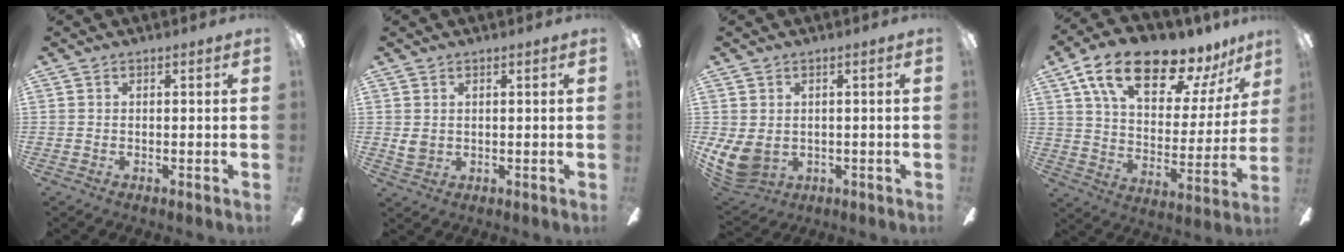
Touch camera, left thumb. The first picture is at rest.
{"total": 2.9, "force": [1.2, 2.2, 1.3], "torque": [-0.018, -0.001, 0.022]}
{"total": 7.1, "force": [0.3, 5.6, 4.4], "torque": [-0.104, -0.007, 0.010]}
{"total": 19.8, "force": [14.2, 7.6, 11.6], "torque": [-0.195, -0.090, 0.243]}